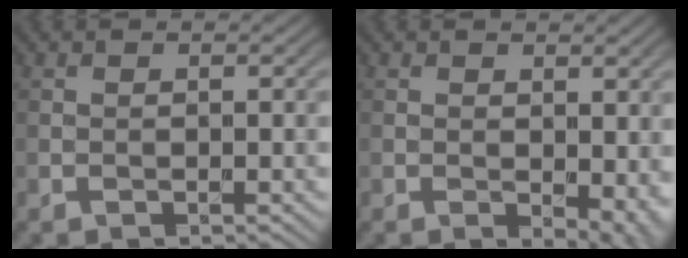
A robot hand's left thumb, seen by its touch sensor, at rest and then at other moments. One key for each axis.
{"total": 4.1, "fx": -0.6, "fy": 2.1, "fz": 3.4, "tx": -0.042, "ty": -0.011, "tz": -0.004}